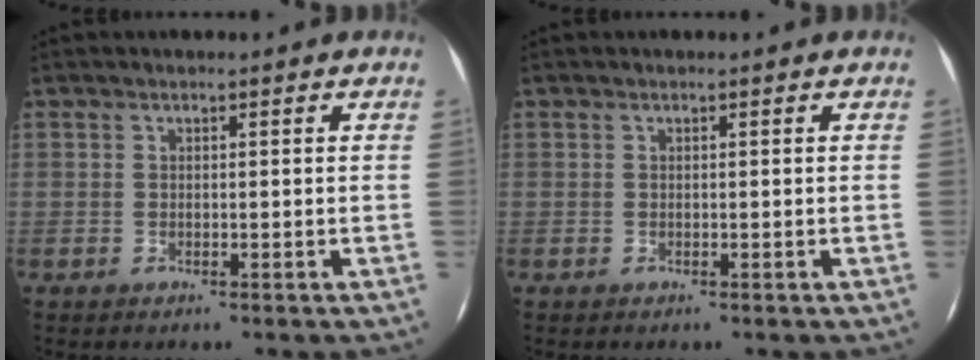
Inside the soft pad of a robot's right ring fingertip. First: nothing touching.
{"total": 0.0}